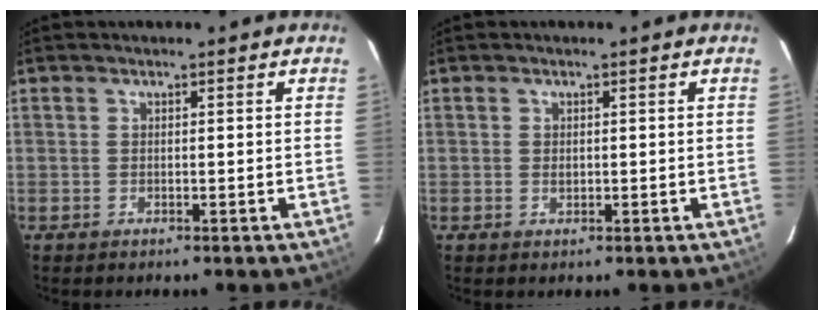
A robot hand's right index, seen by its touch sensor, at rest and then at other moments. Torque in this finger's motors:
{"motor_torque": [0.48, -0.05, 0.08, 0.03]}